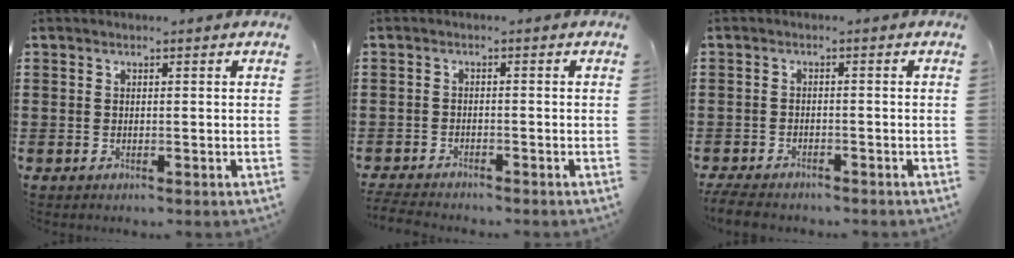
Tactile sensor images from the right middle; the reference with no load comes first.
{"total": 2.2, "force": [-2.2, 0.1, 0.2], "torque": [-0.014, -0.004, -0.050]}
{"total": 2.7, "force": [-2.6, 0.5, 0.6], "torque": [-0.019, -0.001, -0.058]}